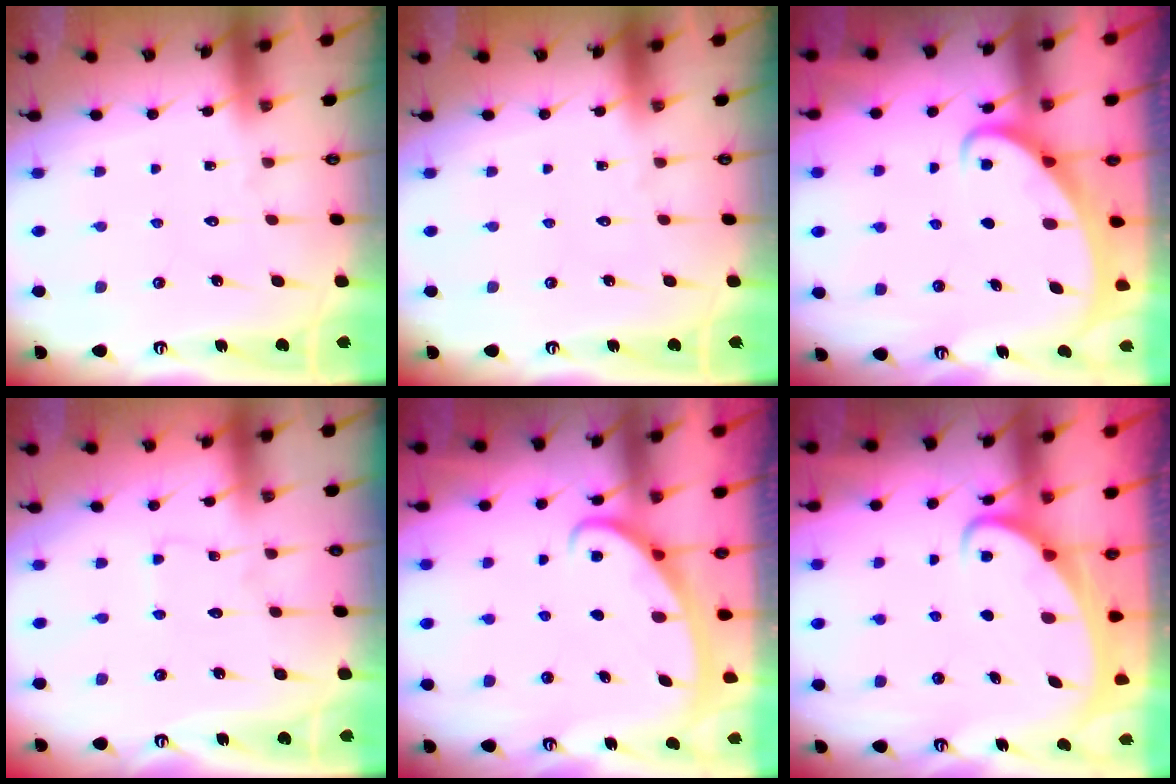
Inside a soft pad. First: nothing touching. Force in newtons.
{"total": 0.0}
{"total": 2.2, "press": 2.2, "slide": 0.3}
{"total": 2.5, "press": 2.5, "slide": 0.3}
{"total": 2.8, "press": 2.8, "slide": 0.4}
{"total": 2.7, "press": 2.7, "slide": 0.3}